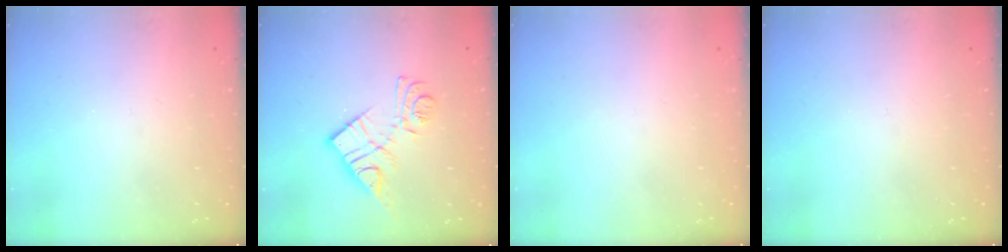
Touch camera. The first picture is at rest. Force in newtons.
{"total": 13.1, "press": 13.1, "slide": 0.9}
{"total": 1.6, "press": 1.6, "slide": 0.1}
{"total": 0.0}